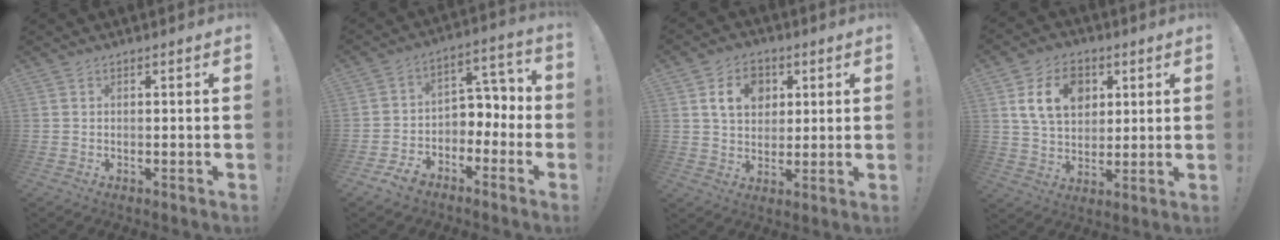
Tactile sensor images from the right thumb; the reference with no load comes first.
{"total": 8.1, "force": [-3.9, 6.2, 3.3], "torque": [-0.036, 0.016, -0.067]}
{"total": 10.3, "force": [3.7, 8.0, 5.3], "torque": [-0.079, -0.004, 0.070]}
{"total": 14.1, "force": [4.9, 10.4, 8.1], "torque": [-0.135, -0.006, 0.095]}